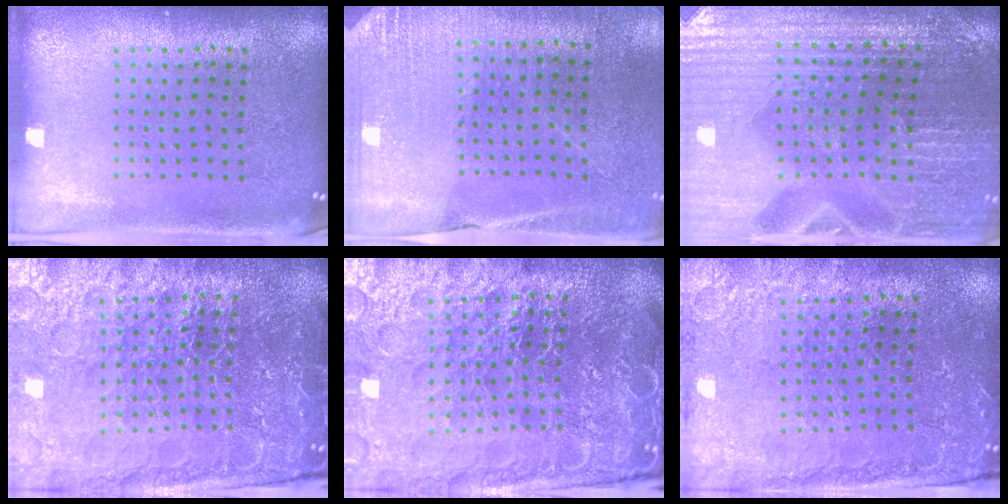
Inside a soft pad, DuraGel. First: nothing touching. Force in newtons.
{"total": 2.6, "press": 2.5, "slide": 0.6}
{"total": 2.9, "press": 2.8, "slide": 0.3}
{"total": 5.7, "press": 5.1, "slide": 2.4}
{"total": 6.9, "press": 6.1, "slide": 3.2}
{"total": 0.6, "press": 0.4, "slide": 0.4}